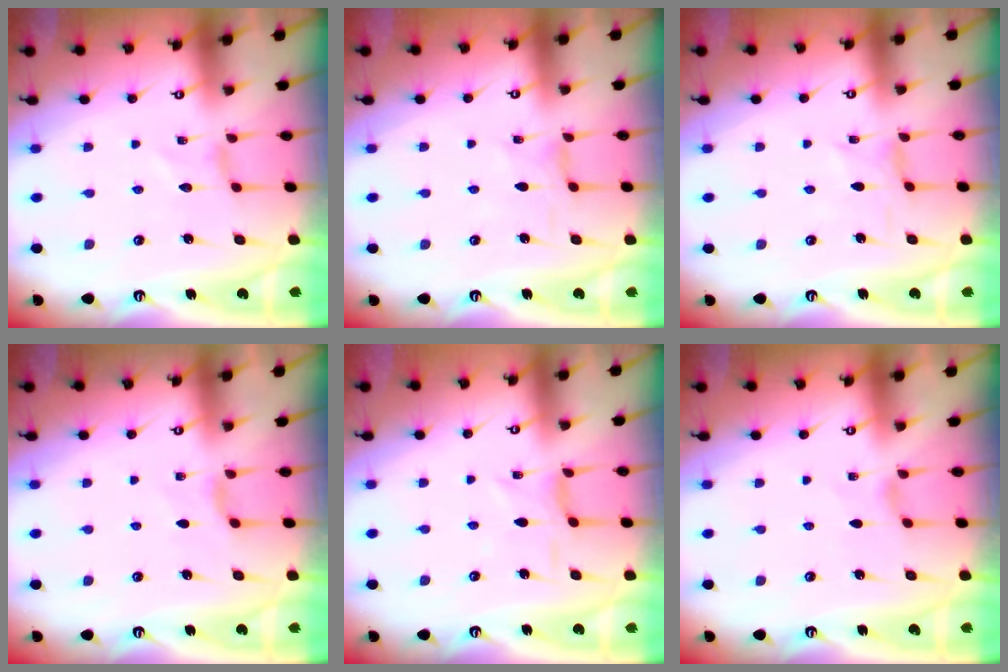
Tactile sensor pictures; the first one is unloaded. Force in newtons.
{"total": 0.6, "press": 0.6, "slide": 0.2}
{"total": 0.0}
{"total": 2.1, "press": 2.0, "slide": 0.5}
{"total": 1.9, "press": 1.9, "slide": 0.4}
{"total": 0.6, "press": 0.6, "slide": 0.2}